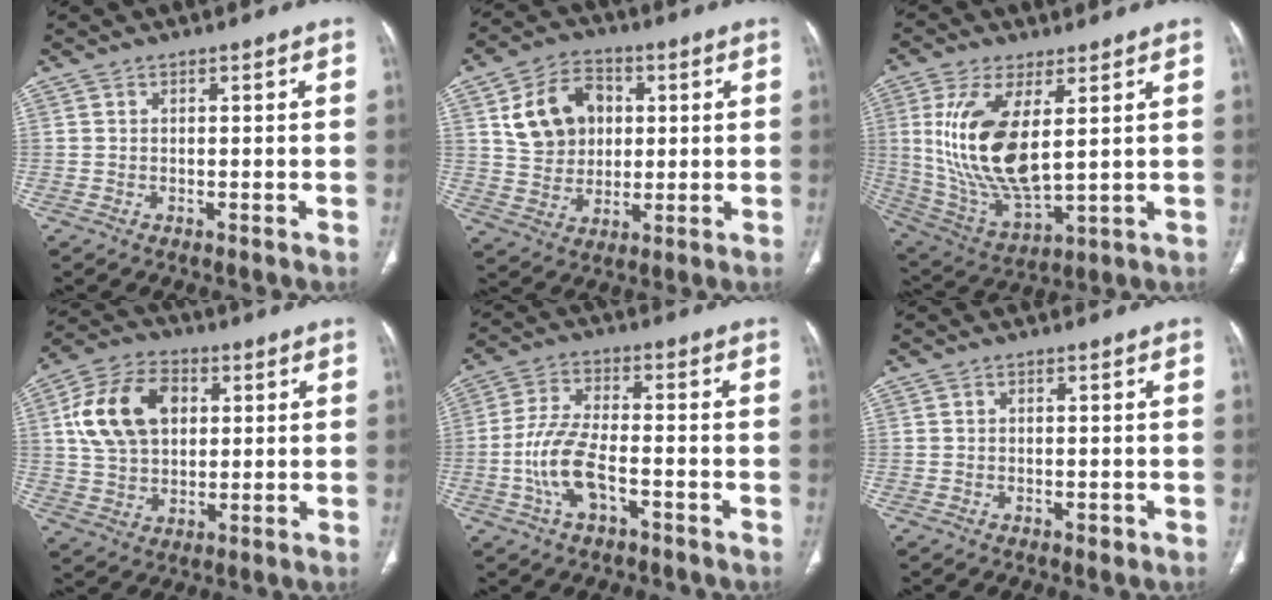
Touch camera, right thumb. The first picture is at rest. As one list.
[{"total": 12.7, "force": [3.3, 10.0, 7.1], "torque": [-0.093, 0.003, 0.061]}, {"total": 17.3, "force": [3.5, 7.4, 15.3], "torque": [-0.312, -0.025, 0.083]}, {"total": 14.9, "force": [3.6, 10.3, 10.2], "torque": [-0.174, 0.011, 0.064]}, {"total": 9.4, "force": [-3.3, 4.2, 7.7], "torque": [-0.167, 0.024, -0.063]}, {"total": 1.1, "force": [-0.4, 0.7, 0.7], "torque": [-0.007, 0.000, -0.006]}]